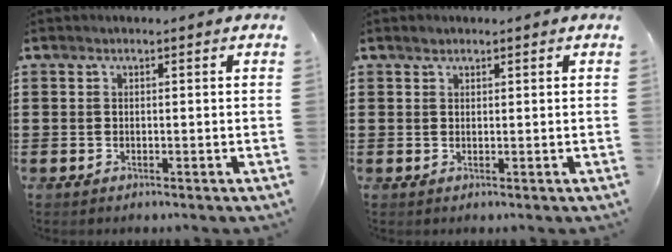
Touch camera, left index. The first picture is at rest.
{"total": 0.8, "force": [0.7, 0.4, 0.2], "torque": [-0.005, 0.003, 0.013]}